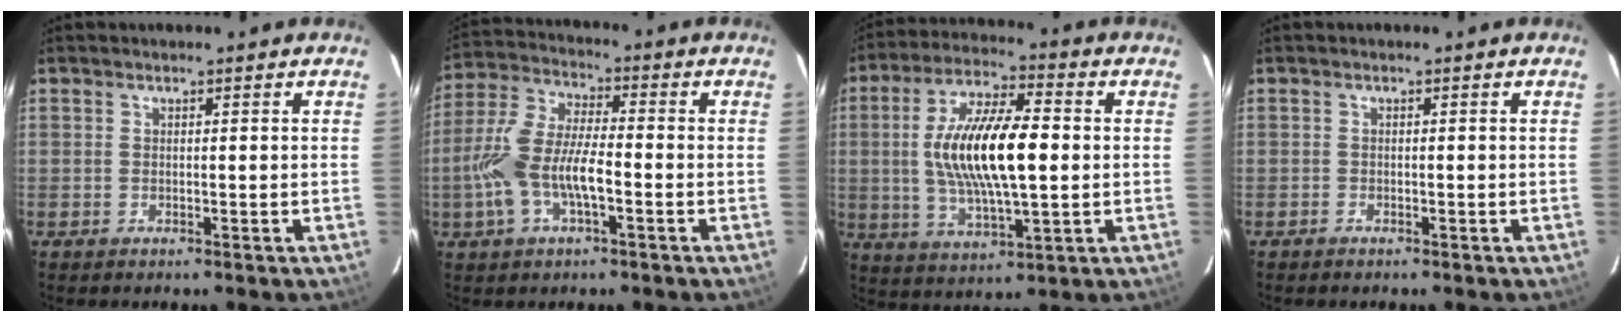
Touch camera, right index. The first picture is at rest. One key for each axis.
{"total": 12.0, "fx": -3.5, "fy": 4.6, "fz": 10.5, "tx": -0.227, "ty": 0.005, "tz": -0.067}
{"total": 16.9, "fx": 0.6, "fy": 5.6, "fz": 15.9, "tx": -0.300, "ty": 0.007, "tz": 0.012}
{"total": 0.7, "fx": -0.6, "fy": 0.2, "fz": 0.0, "tx": -0.003, "ty": 0.002, "tz": -0.011}